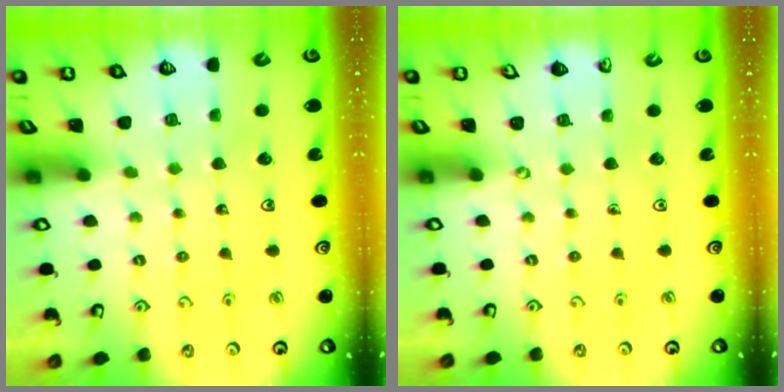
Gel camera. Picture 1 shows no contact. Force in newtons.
{"total": 0.0}